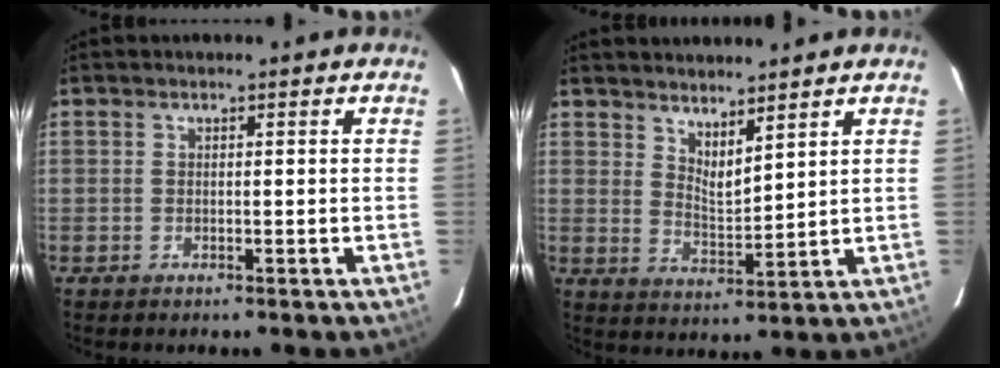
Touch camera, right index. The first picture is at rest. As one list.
[{"total": 5.9, "force": [4.9, 1.2, 3.0], "torque": [-0.046, -0.009, 0.085]}]